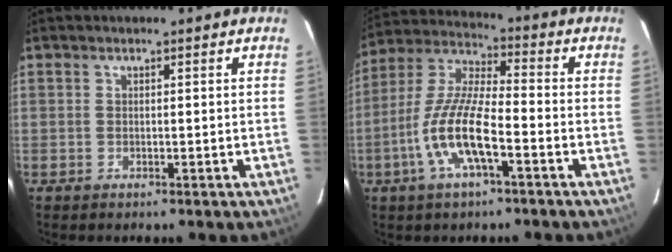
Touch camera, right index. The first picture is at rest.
{"total": 12.7, "force": [-5.0, 3.1, 11.2], "torque": [-0.239, -0.002, -0.099]}